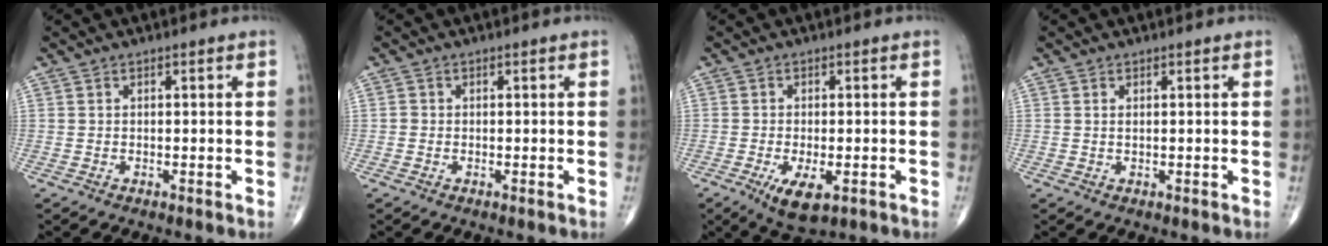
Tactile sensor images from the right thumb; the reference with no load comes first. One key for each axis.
{"total": 0.7, "fx": -0.1, "fy": 0.7, "fz": 0.2, "tx": 0.000, "ty": 0.002, "tz": -0.005}
{"total": 6.5, "fx": -2.6, "fy": 2.6, "fz": 5.3, "tx": -0.090, "ty": -0.011, "tz": -0.037}
{"total": 0.5, "fx": 0.2, "fy": 0.1, "fz": 0.5, "tx": -0.011, "ty": 0.000, "tz": 0.005}